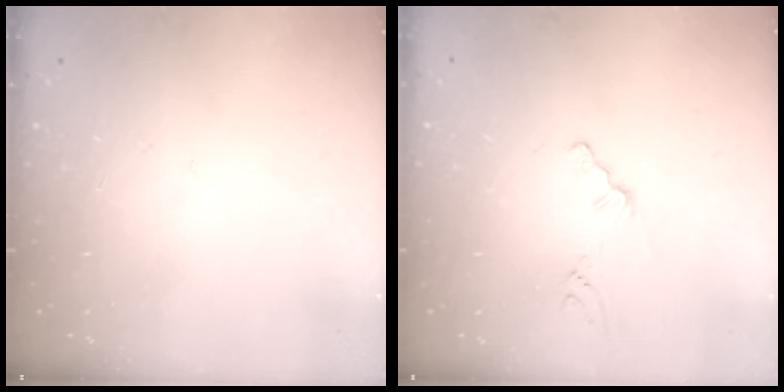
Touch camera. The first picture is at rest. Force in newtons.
{"total": 1.0, "press": 0.9, "slide": 0.2}